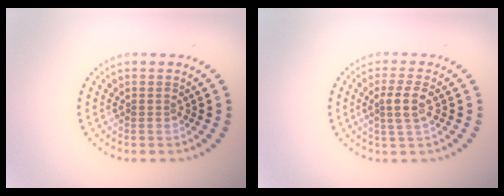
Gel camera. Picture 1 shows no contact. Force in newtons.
{"total": 2.4, "press": 2.2, "slide": 1.0}